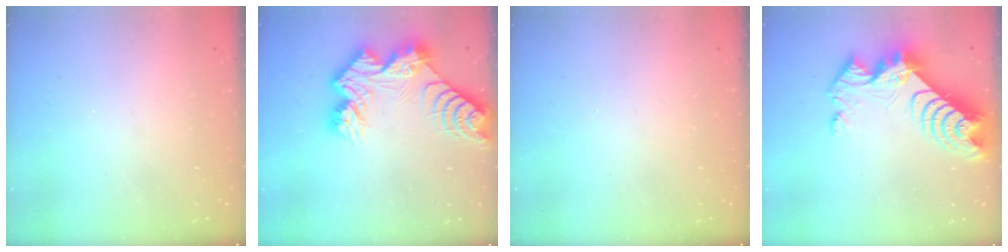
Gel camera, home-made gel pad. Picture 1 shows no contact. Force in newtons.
{"total": 13.4, "press": 13.4, "slide": 1.1}
{"total": 0.0}
{"total": 14.7, "press": 14.6, "slide": 1.2}